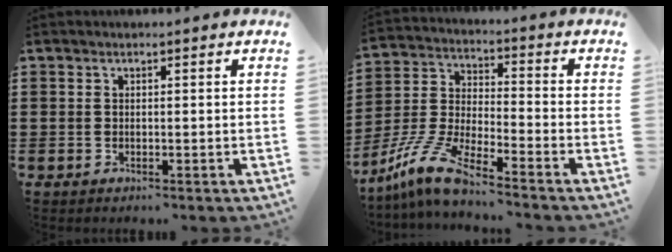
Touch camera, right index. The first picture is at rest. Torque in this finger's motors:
{"motor_torque": [0.22, 1.41, 0.52, 0.20]}